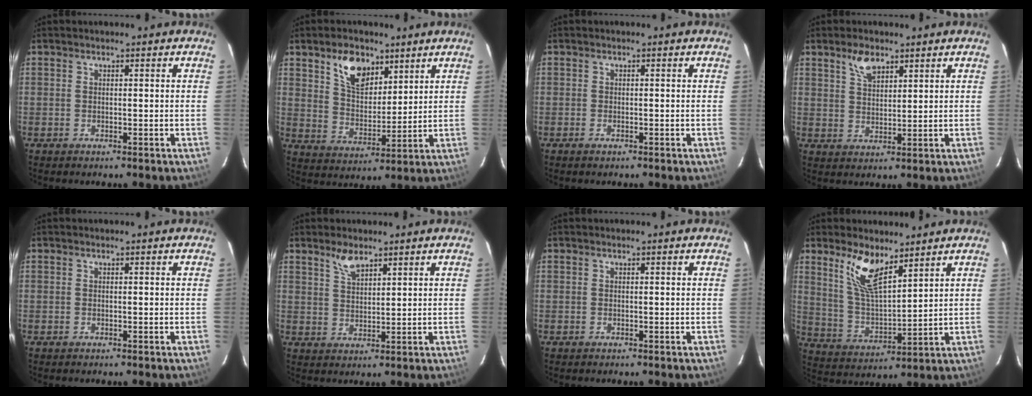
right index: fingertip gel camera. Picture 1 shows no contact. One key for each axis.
{"total": 9.7, "fx": 5.8, "fy": 5.5, "fz": 5.5, "tx": -0.092, "ty": 0.011, "tz": 0.111}
{"total": 0.8, "fx": -0.5, "fy": 0.3, "fz": 0.4, "tx": -0.008, "ty": -0.002, "tz": -0.011}
{"total": 4.7, "fx": 3.2, "fy": 2.3, "fz": 2.7, "tx": -0.045, "ty": 0.006, "tz": 0.059}
{"total": 0.0}
{"total": 4.0, "fx": 3.0, "fy": 1.5, "fz": 2.1, "tx": -0.039, "ty": 0.002, "tz": 0.058}
{"total": 0.0}
{"total": 10.3, "fx": 6.8, "fy": 3.3, "fz": 7.0, "tx": -0.139, "ty": 0.001, "tz": 0.140}